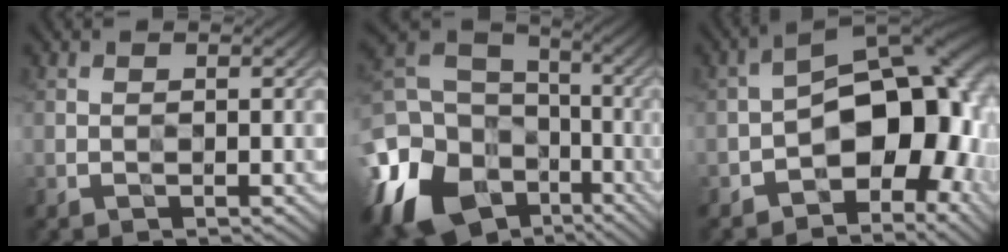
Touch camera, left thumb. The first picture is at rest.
{"total": 19.9, "force": [-9.4, 14.7, 9.6], "torque": [-0.286, -0.046, -0.141]}
{"total": 13.9, "force": [-3.8, 8.3, 10.5], "torque": [-0.116, 0.004, -0.071]}